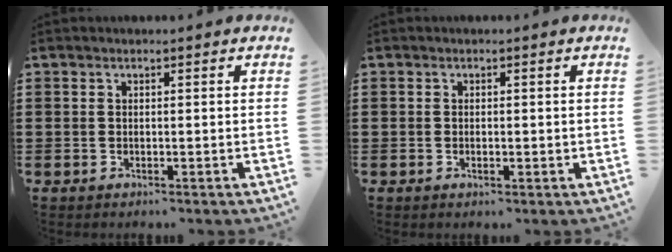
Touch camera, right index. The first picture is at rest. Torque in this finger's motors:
{"motor_torque": [0.40, 1.64, 0.00, -0.01]}